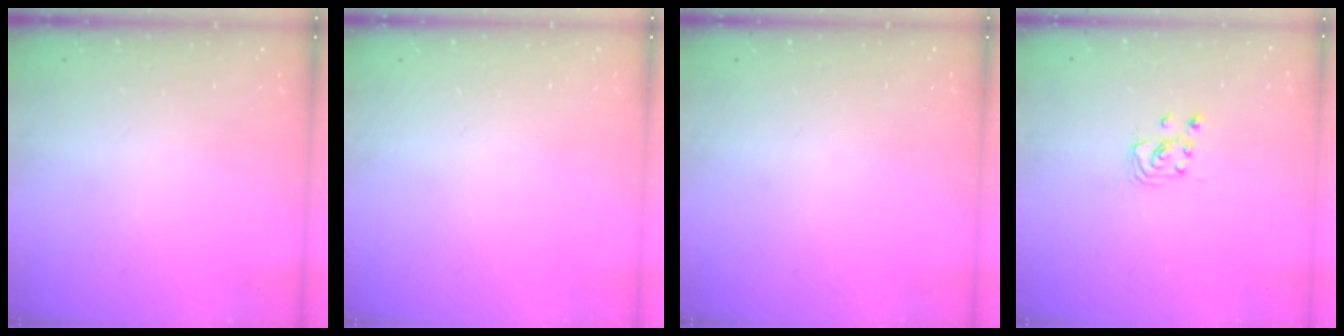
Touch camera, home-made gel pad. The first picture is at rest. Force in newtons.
{"total": 0.0}
{"total": 0.0}
{"total": 2.4, "press": 2.4, "slide": 0.2}